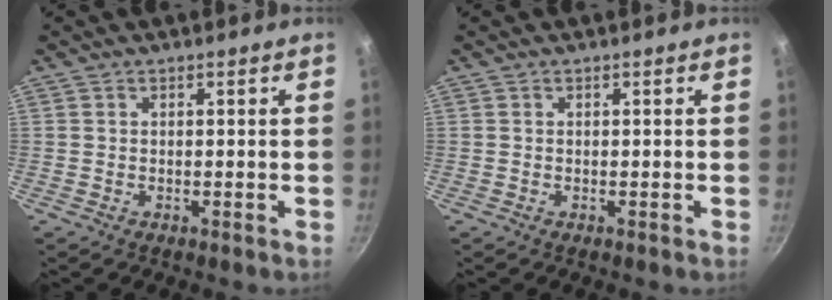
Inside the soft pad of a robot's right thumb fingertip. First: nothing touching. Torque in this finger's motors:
{"motor_torque": [0.00, 0.00, -0.02, 0.02, 0.04]}